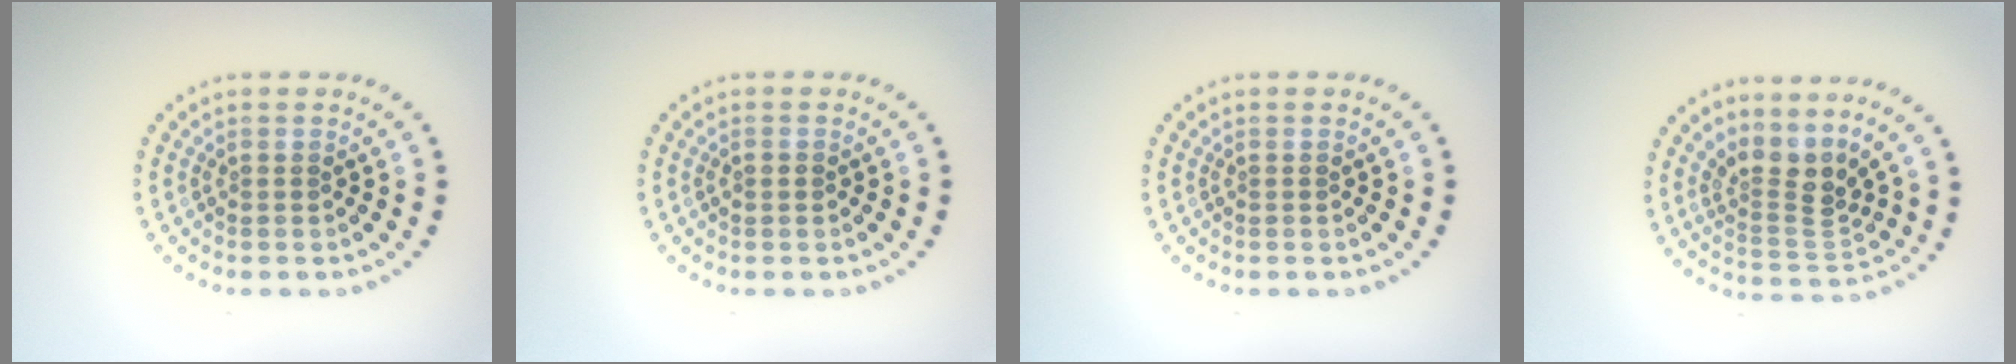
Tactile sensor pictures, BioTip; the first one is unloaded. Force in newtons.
{"total": 0.8, "press": 0.8, "slide": 0.1}
{"total": 0.0}
{"total": 3.4, "press": 2.4, "slide": 2.5}